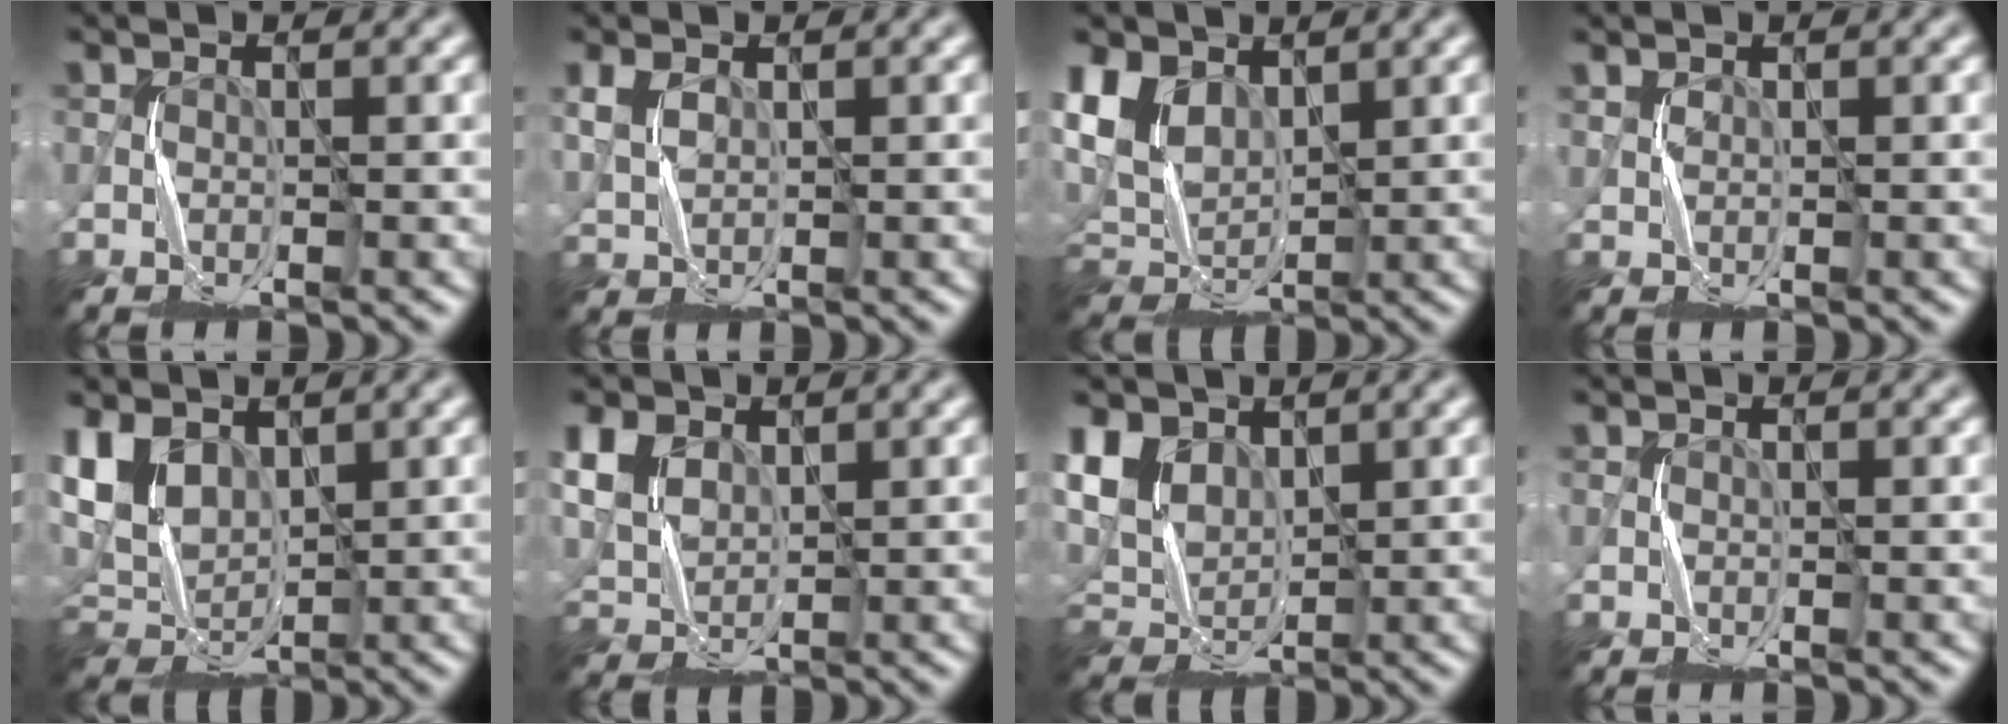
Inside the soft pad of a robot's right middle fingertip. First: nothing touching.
{"total": 1.9, "force": [0.8, 1.1, 1.3], "torque": [-0.043, 0.000, 0.021]}
{"total": 5.5, "force": [2.3, 3.8, 3.2], "torque": [-0.087, -0.005, 0.043]}
{"total": 0.7, "force": [0.6, 0.3, 0.2], "torque": [-0.012, -0.003, 0.015]}
{"total": 5.3, "force": [1.8, 3.7, 3.3], "torque": [-0.079, -0.005, 0.032]}
{"total": 6.0, "force": [2.6, 4.0, 3.6], "torque": [-0.111, 0.012, 0.047]}
{"total": 6.2, "force": [2.7, 4.4, 3.5], "torque": [-0.097, 0.001, 0.050]}
{"total": 0.0}